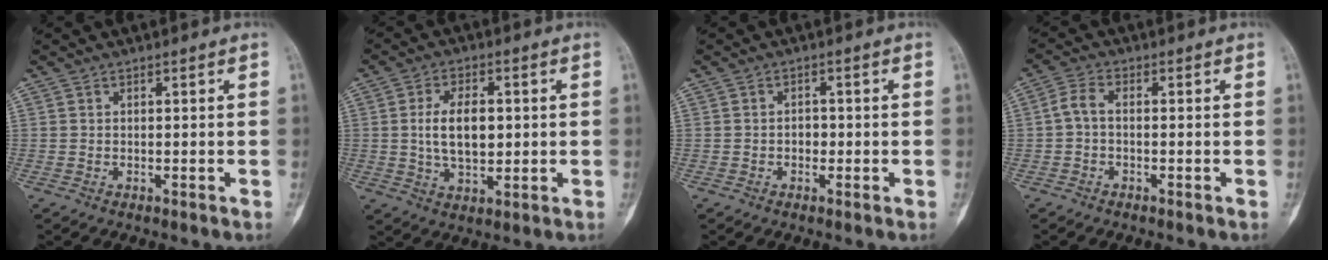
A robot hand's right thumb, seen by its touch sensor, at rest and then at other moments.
{"total": 8.9, "force": [0.8, 4.9, 7.4], "torque": [-0.124, -0.003, 0.017]}
{"total": 1.9, "force": [-0.4, 1.5, 1.1], "torque": [-0.006, 0.006, -0.009]}
{"total": 3.2, "force": [-0.5, 1.7, 2.7], "torque": [-0.057, 0.012, -0.018]}